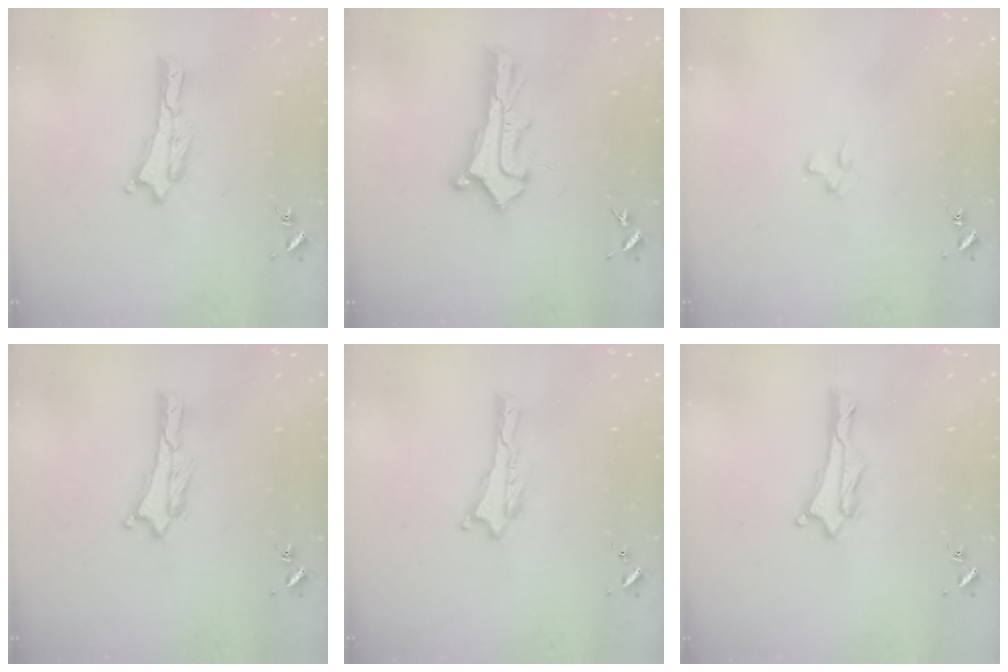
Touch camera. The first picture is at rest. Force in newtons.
{"total": 2.6, "press": 2.6, "slide": 0.2}
{"total": 1.9, "press": 1.9, "slide": 0.2}
{"total": 0.0}
{"total": 0.0}
{"total": 1.9, "press": 1.9, "slide": 0.1}